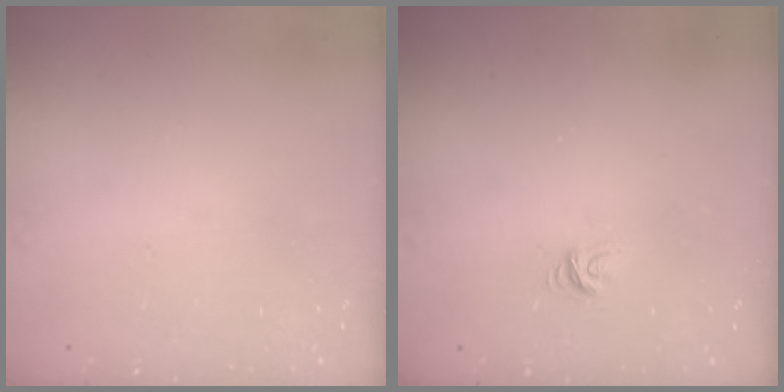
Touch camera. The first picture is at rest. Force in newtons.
{"total": 4.7, "press": 4.7, "slide": 0.3}